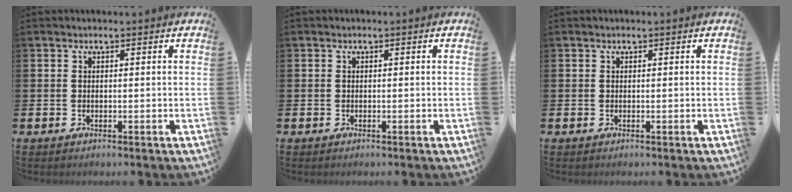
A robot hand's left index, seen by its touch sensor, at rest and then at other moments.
{"total": 0.0}
{"total": 0.0}